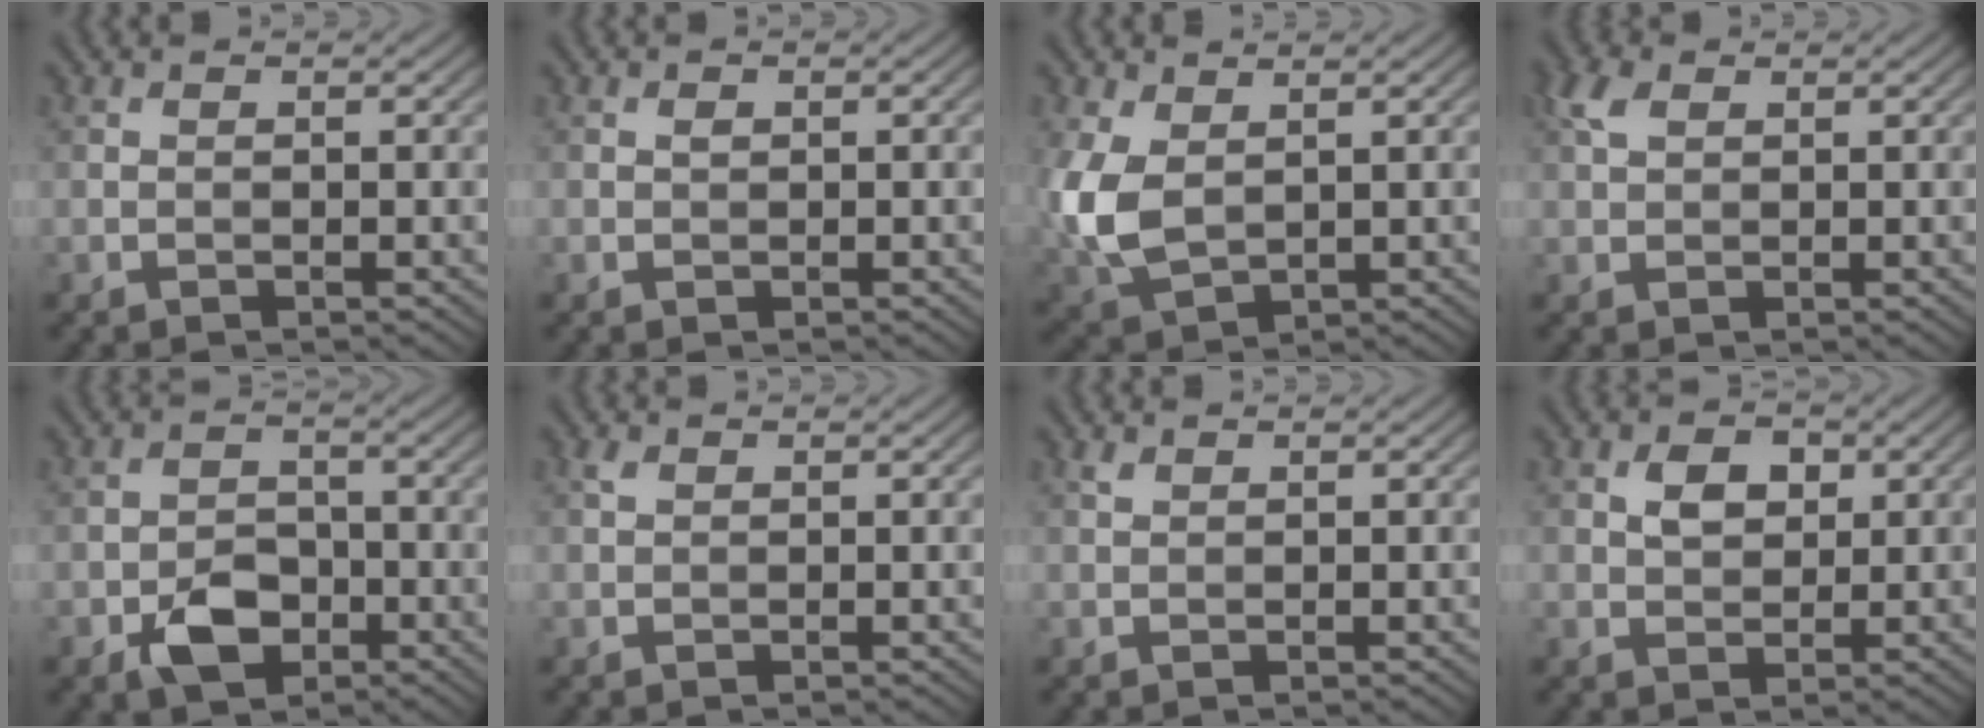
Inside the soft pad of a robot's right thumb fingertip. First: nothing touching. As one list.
[{"total": 0.6, "force": [0.2, 0.4, 0.4], "torque": [-0.008, 0.001, 0.002]}, {"total": 7.9, "force": [1.1, 5.1, 5.9], "torque": [-0.174, -0.009, 0.025]}, {"total": 2.7, "force": [1.3, 1.7, 1.7], "torque": [-0.043, 0.009, 0.025]}, {"total": 5.2, "force": [-2.7, 3.5, 2.9], "torque": [-0.052, -0.006, -0.054]}, {"total": 1.0, "force": [0.5, 0.6, 0.6], "torque": [-0.014, 0.003, 0.010]}, {"total": 0.8, "force": [0.6, 0.4, 0.4], "torque": [-0.011, 0.001, 0.013]}, {"total": 3.3, "force": [1.1, 2.2, 2.2], "torque": [-0.046, 0.004, 0.017]}]